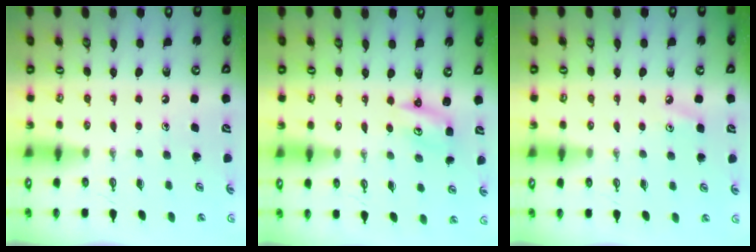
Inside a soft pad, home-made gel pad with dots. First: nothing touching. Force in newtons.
{"total": 2.6, "press": 2.5, "slide": 0.3}
{"total": 3.8, "press": 3.8, "slide": 0.6}